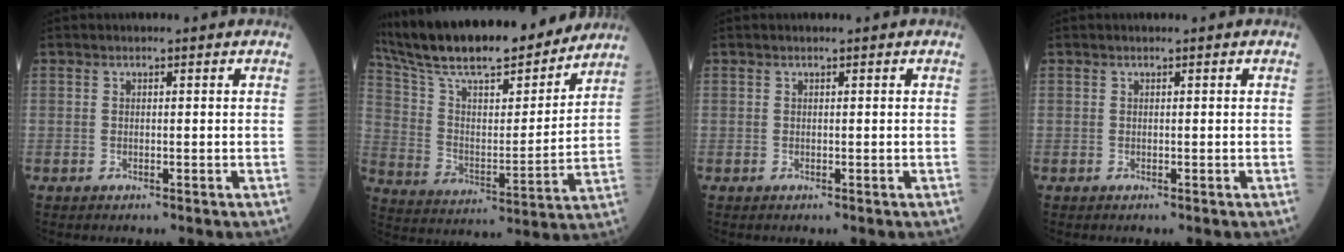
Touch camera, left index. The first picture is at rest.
{"total": 22.9, "force": [20.0, 3.4, 10.7], "torque": [-0.191, 0.001, 0.319]}
{"total": 0.0}
{"total": 0.0}